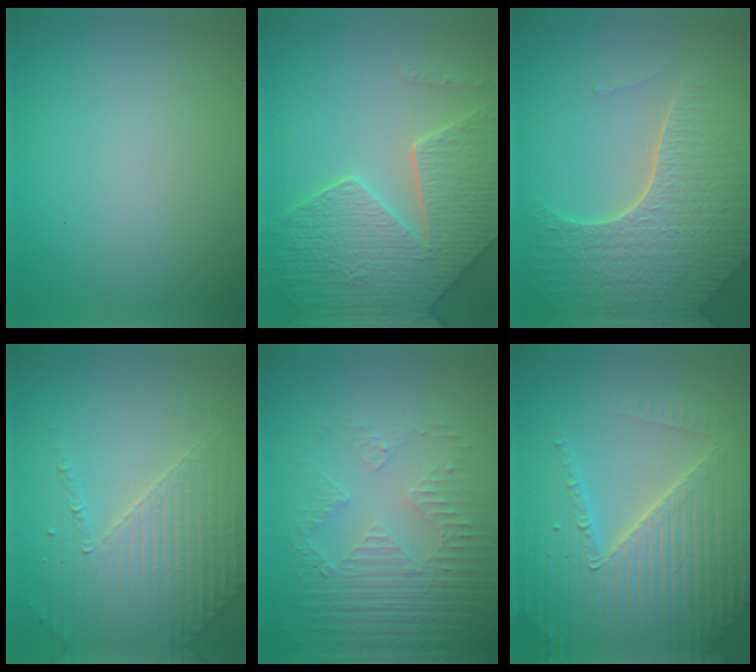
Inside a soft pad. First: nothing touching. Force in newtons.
{"total": 8.7, "press": 6.2, "slide": 6.1}
{"total": 7.7, "press": 5.6, "slide": 5.3}
{"total": 4.0, "press": 3.6, "slide": 1.9}
{"total": 5.2, "press": 3.4, "slide": 3.9}
{"total": 7.0, "press": 6.8, "slide": 1.7}